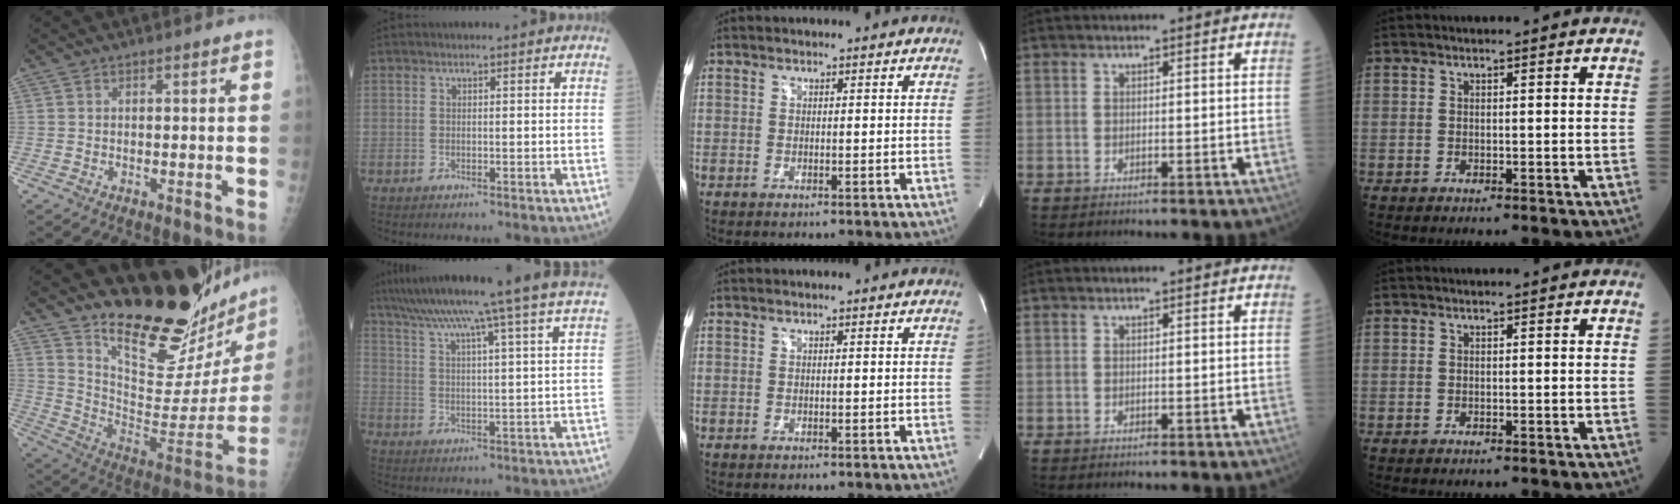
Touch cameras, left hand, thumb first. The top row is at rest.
{"thumb": {"total": 27.4, "force": [23.7, 6.3, 12.2], "torque": [-0.153, -0.195, 0.344]}, "index": {"total": 24.8, "force": [21.3, -2.6, 12.4], "torque": [-0.213, -0.041, 0.284]}}